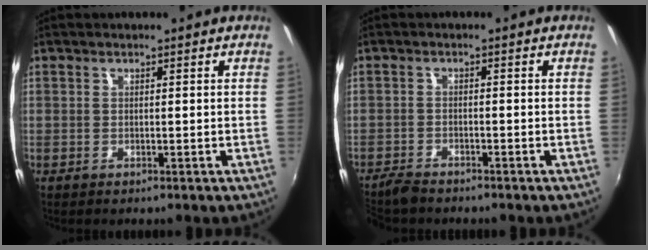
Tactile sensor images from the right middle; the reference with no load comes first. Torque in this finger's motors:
{"motor_torque": [1.09, -1.05, 0.27, 0.21]}